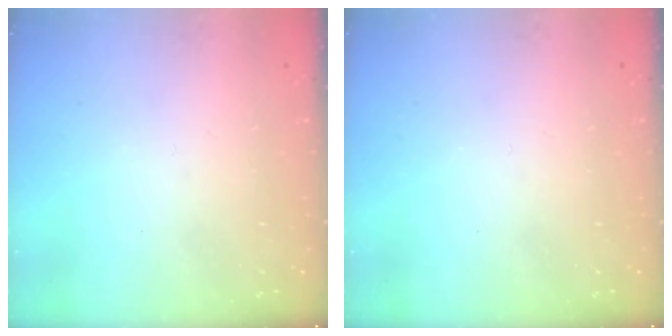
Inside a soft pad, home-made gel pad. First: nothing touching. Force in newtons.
{"total": 0.0}